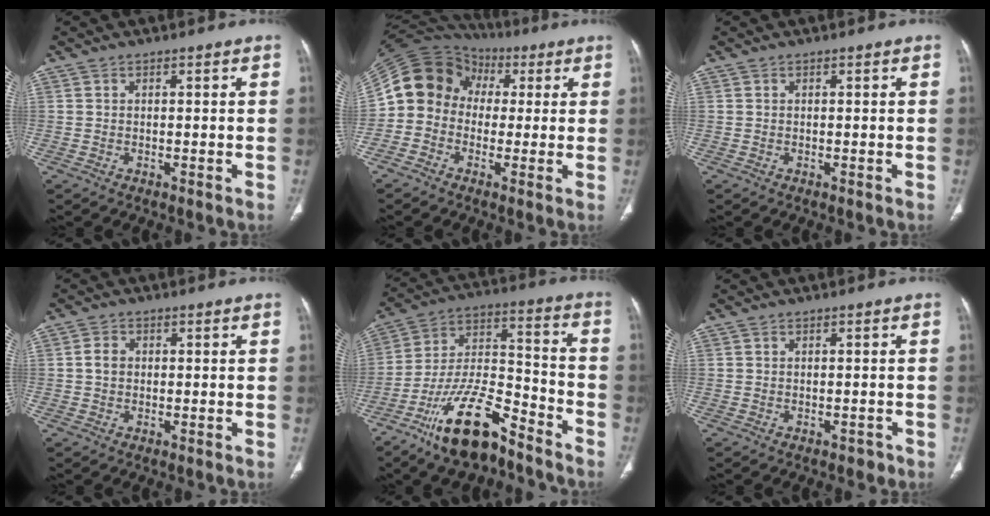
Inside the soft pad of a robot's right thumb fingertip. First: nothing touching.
{"total": 13.9, "force": [0.9, 12.0, 7.0], "torque": [-0.121, 0.043, 0.006]}
{"total": 0.0}
{"total": 2.3, "force": [0.0, 1.9, 1.3], "torque": [-0.021, 0.006, -0.002]}
{"total": 17.6, "force": [-12.0, 6.2, 11.3], "torque": [-0.192, 0.082, -0.217]}
{"total": 1.1, "force": [-0.7, 0.7, 0.4], "torque": [0.003, 0.004, -0.010]}